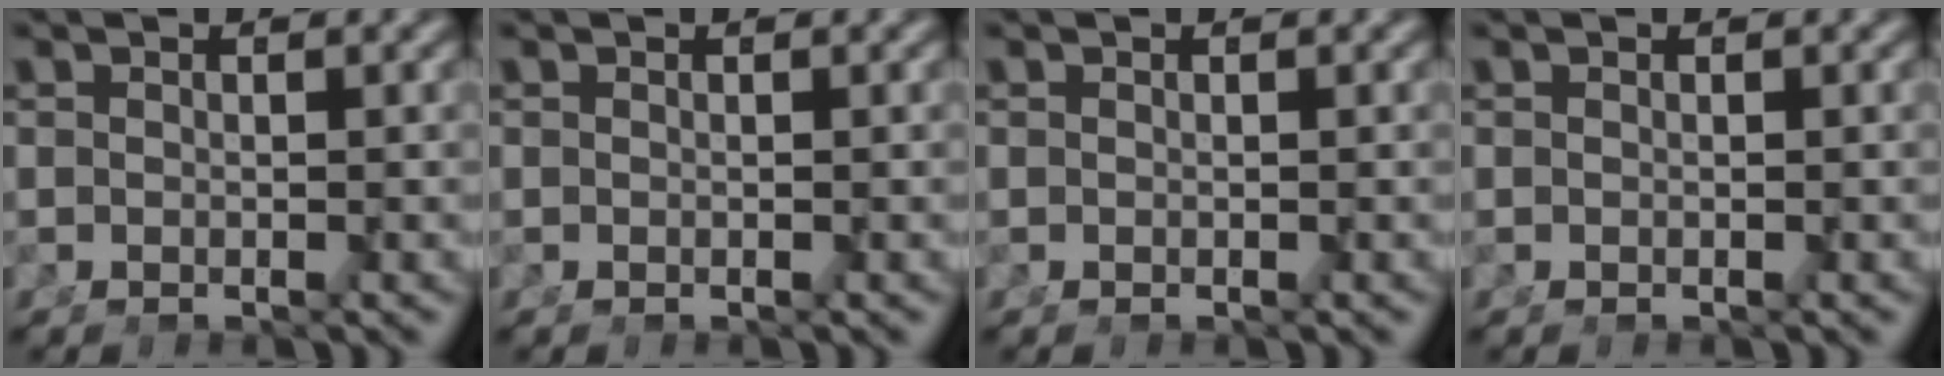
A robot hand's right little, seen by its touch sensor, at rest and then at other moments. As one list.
[{"total": 0.0}, {"total": 0.0}, {"total": 0.0}]